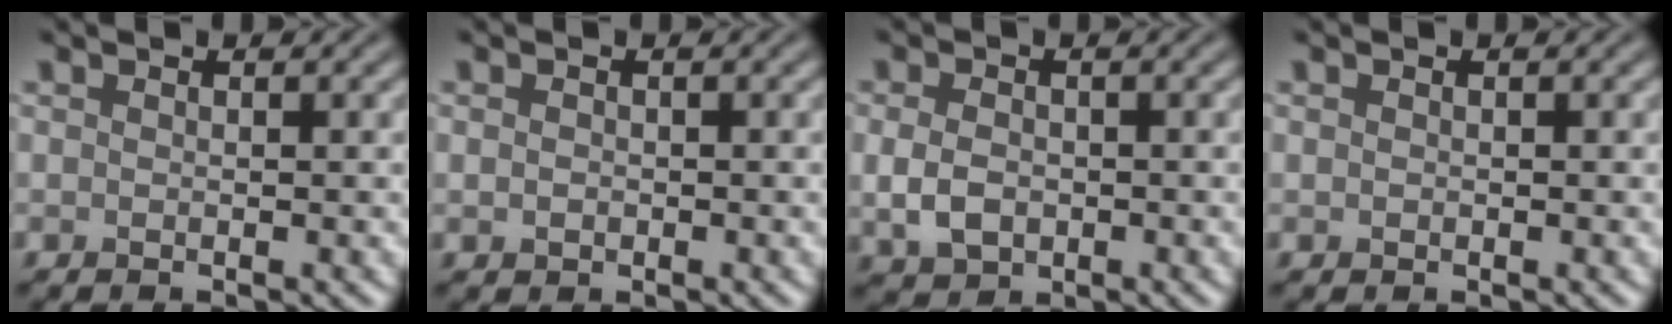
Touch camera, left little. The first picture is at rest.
{"total": 0.8, "force": [-0.1, 0.7, 0.4], "torque": [-0.006, -0.002, -0.002]}
{"total": 3.0, "force": [-0.4, 2.2, 1.9], "torque": [-0.041, -0.004, -0.008]}
{"total": 0.0}